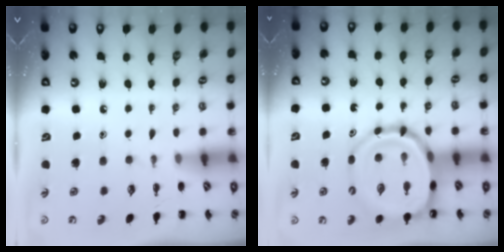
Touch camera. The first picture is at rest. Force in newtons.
{"total": 15.9, "press": 15.5, "slide": 3.5}